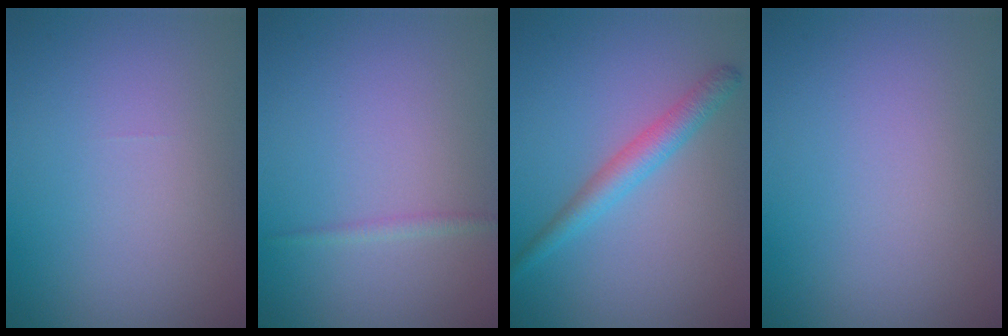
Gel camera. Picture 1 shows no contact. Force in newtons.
{"total": 0.8, "press": 0.8, "slide": 0.0}
{"total": 2.6, "press": 2.6, "slide": 0.1}
{"total": 0.0}